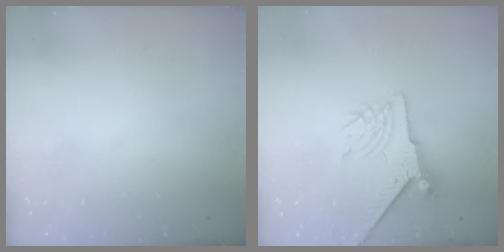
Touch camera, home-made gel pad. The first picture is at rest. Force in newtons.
{"total": 7.2, "press": 7.2, "slide": 1.0}